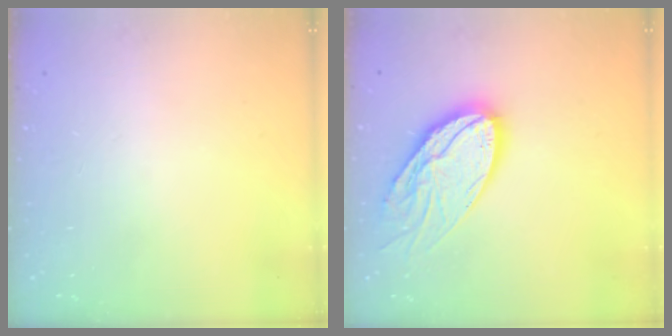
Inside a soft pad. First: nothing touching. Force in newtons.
{"total": 17.3, "press": 17.2, "slide": 1.6}